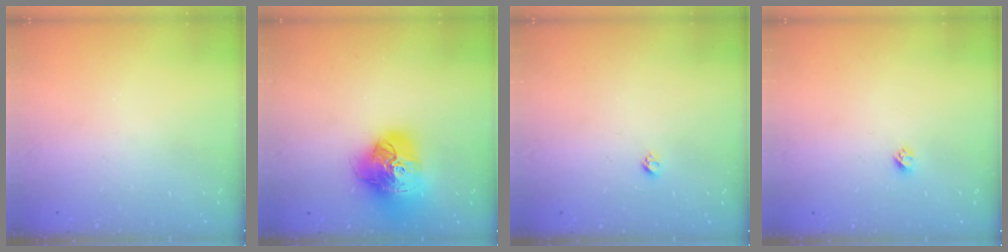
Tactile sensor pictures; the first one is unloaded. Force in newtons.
{"total": 21.4, "press": 21.3, "slide": 2.3}
{"total": 3.6, "press": 3.6, "slide": 0.3}
{"total": 2.4, "press": 2.4, "slide": 0.2}